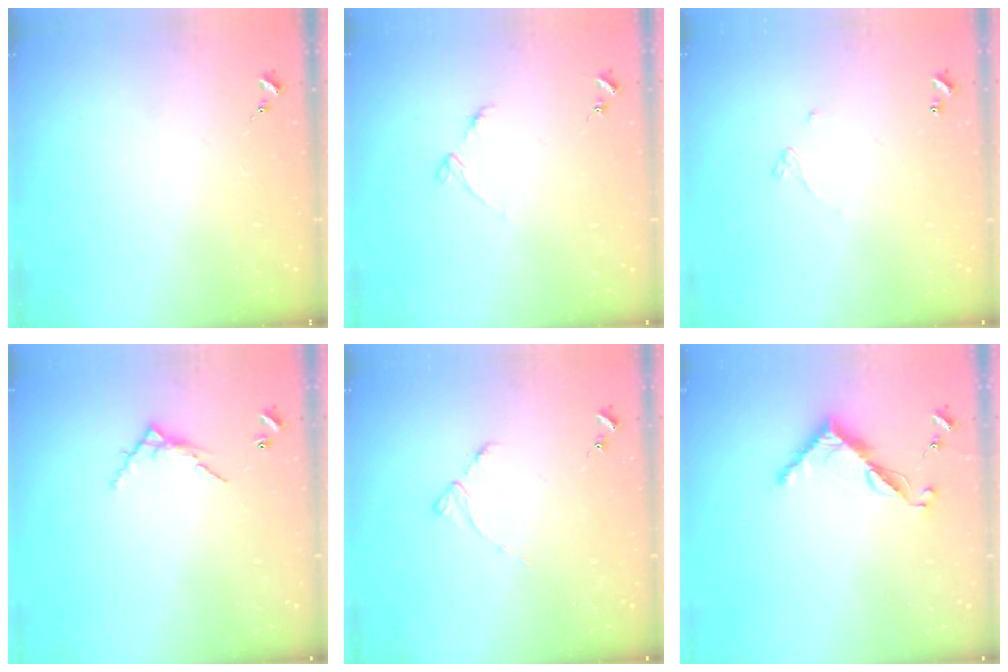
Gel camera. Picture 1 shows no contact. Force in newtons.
{"total": 3.4, "press": 3.4, "slide": 0.4}
{"total": 2.4, "press": 2.4, "slide": 0.2}
{"total": 5.7, "press": 5.7, "slide": 0.5}
{"total": 3.5, "press": 3.5, "slide": 0.6}
{"total": 7.5, "press": 7.4, "slide": 0.6}